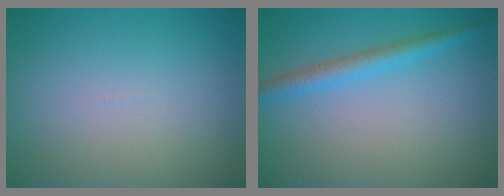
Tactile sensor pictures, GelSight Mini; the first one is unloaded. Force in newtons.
{"total": 2.3, "press": 2.3, "slide": 0.1}